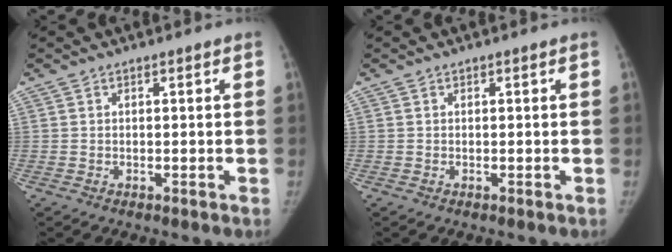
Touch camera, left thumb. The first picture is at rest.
{"total": 0.0}